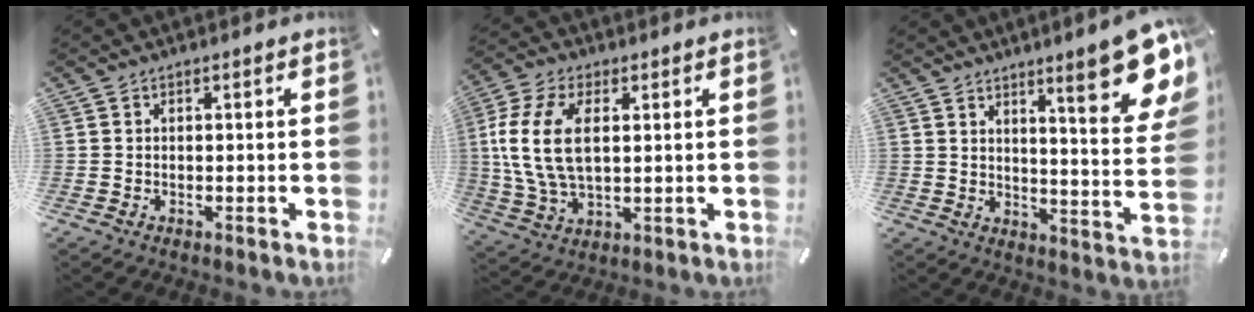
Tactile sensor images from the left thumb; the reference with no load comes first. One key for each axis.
{"total": 13.0, "fx": 2.2, "fy": 7.7, "fz": 10.2, "tx": -0.238, "ty": 0.001, "tz": 0.037}
{"total": 16.9, "fx": 9.8, "fy": 3.5, "fz": 13.4, "tx": -0.180, "ty": -0.069, "tz": 0.149}